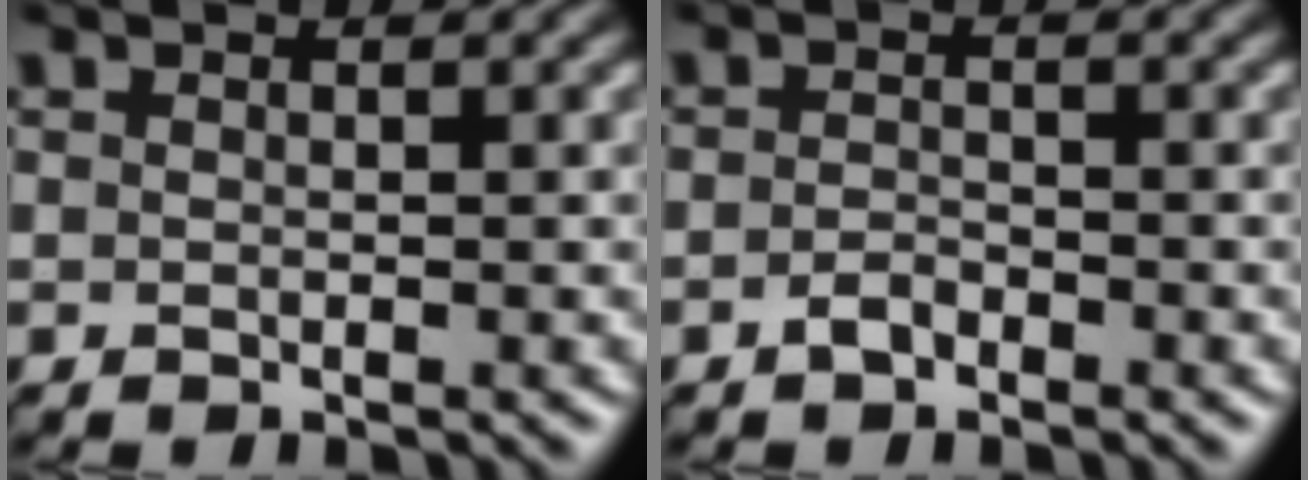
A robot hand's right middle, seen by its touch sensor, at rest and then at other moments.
{"total": 1.3, "force": [-0.8, 0.6, 0.7], "torque": [-0.014, 0.002, -0.018]}